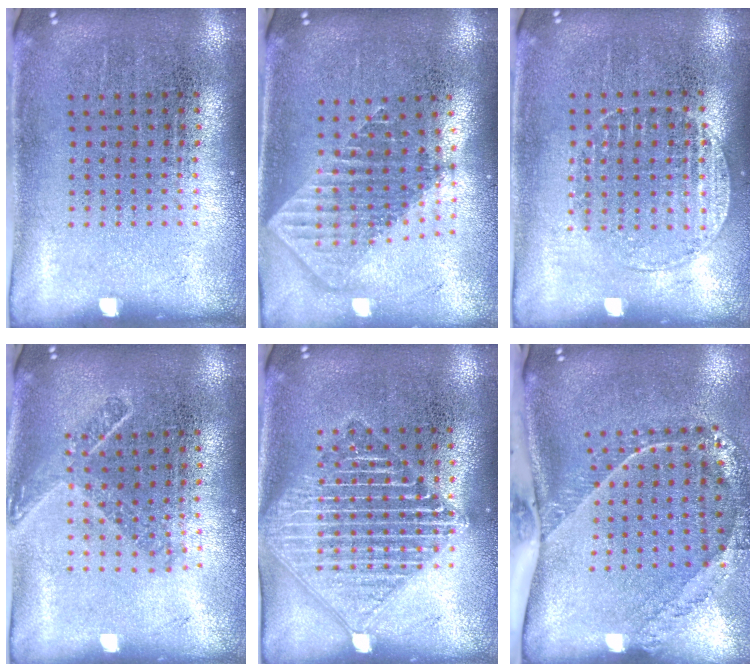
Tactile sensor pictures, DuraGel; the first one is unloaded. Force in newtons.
{"total": 1.8, "press": 1.4, "slide": 1.2}
{"total": 1.3, "press": 1.1, "slide": 0.6}
{"total": 1.7, "press": 1.3, "slide": 1.1}
{"total": 3.3, "press": 3.3, "slide": 0.5}
{"total": 2.5, "press": 1.8, "slide": 1.8}